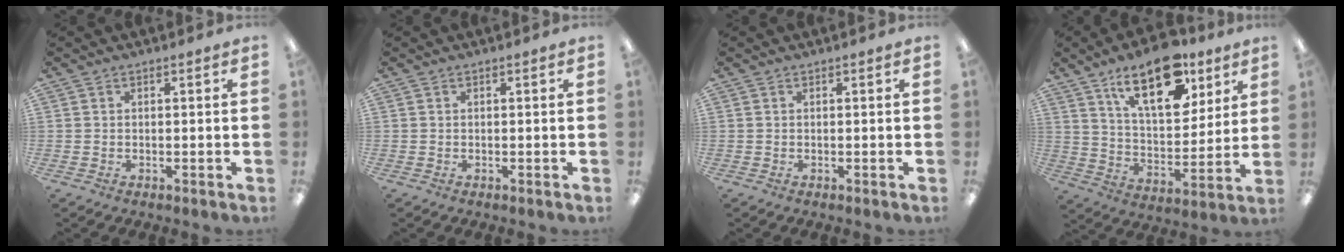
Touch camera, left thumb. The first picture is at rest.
{"total": 0.0}
{"total": 0.0}
{"total": 19.7, "force": [12.1, 9.3, 12.5], "torque": [-0.192, -0.053, 0.204]}